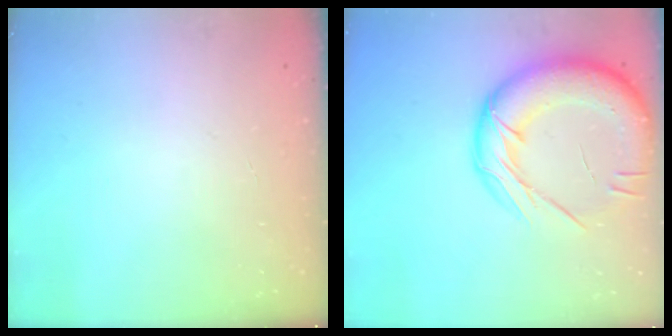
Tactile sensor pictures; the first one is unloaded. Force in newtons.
{"total": 24.5, "press": 24.0, "slide": 4.6}